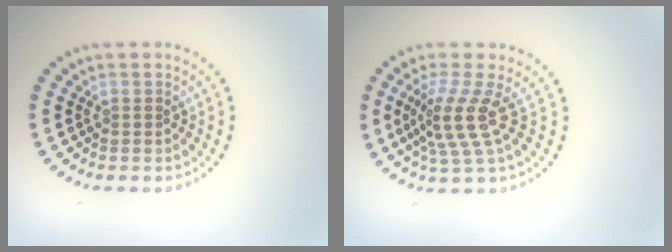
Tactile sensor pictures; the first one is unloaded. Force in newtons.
{"total": 3.7, "press": 2.7, "slide": 2.5}